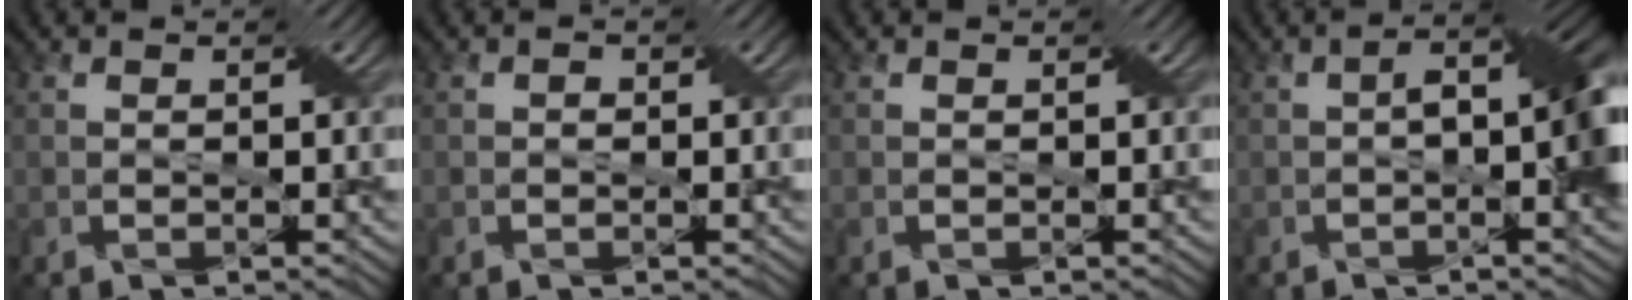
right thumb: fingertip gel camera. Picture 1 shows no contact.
{"total": 0.6, "force": [-0.1, 0.5, 0.2], "torque": [-0.002, -0.001, -0.004]}
{"total": 0.0}
{"total": 7.2, "force": [-0.3, 2.4, 6.8], "torque": [-0.102, 0.004, -0.007]}